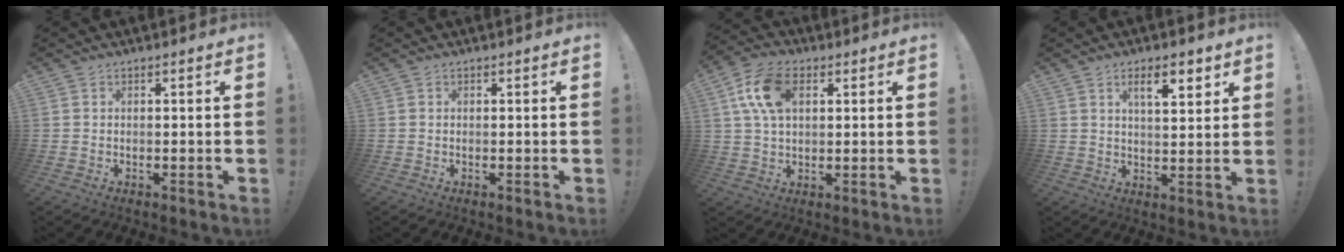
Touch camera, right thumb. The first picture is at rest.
{"total": 0.0}
{"total": 12.9, "force": [4.1, 7.8, 9.4], "torque": [-0.170, 0.005, 0.079]}
{"total": 8.4, "force": [4.4, 2.7, 6.6], "torque": [-0.096, -0.014, 0.071]}